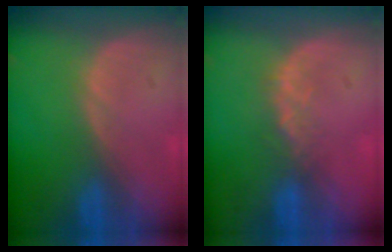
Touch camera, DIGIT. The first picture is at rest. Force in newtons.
{"total": 2.6, "press": 2.1, "slide": 1.5}